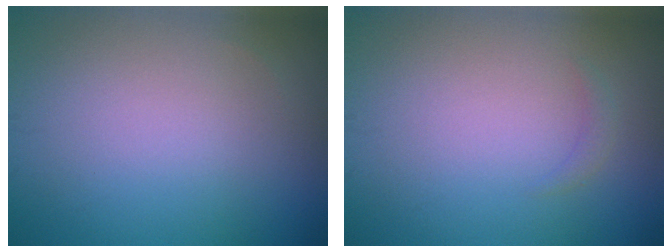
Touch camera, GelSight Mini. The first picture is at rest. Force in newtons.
{"total": 0.7, "press": 0.7, "slide": 0.1}